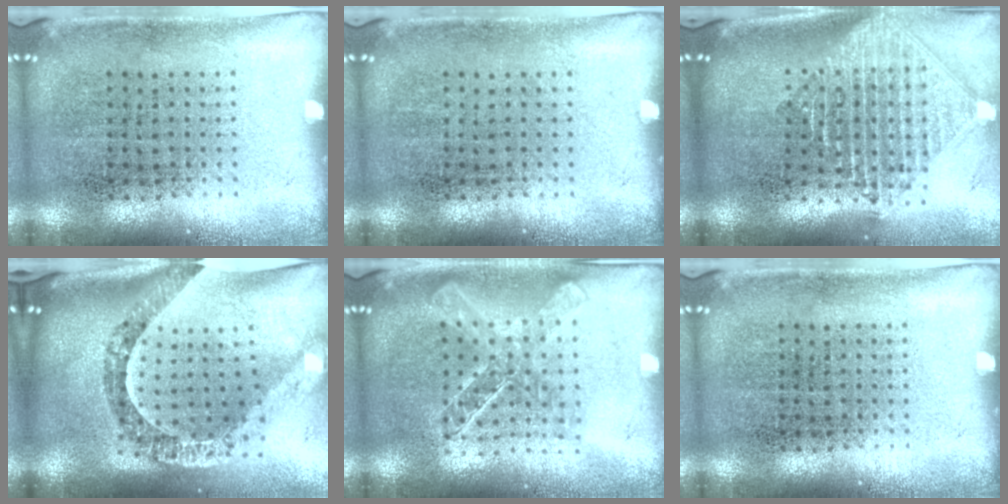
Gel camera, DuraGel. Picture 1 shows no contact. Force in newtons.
{"total": 0.0}
{"total": 2.4, "press": 1.9, "slide": 1.5}
{"total": 2.3, "press": 1.9, "slide": 1.3}
{"total": 1.7, "press": 1.5, "slide": 0.8}
{"total": 0.0}